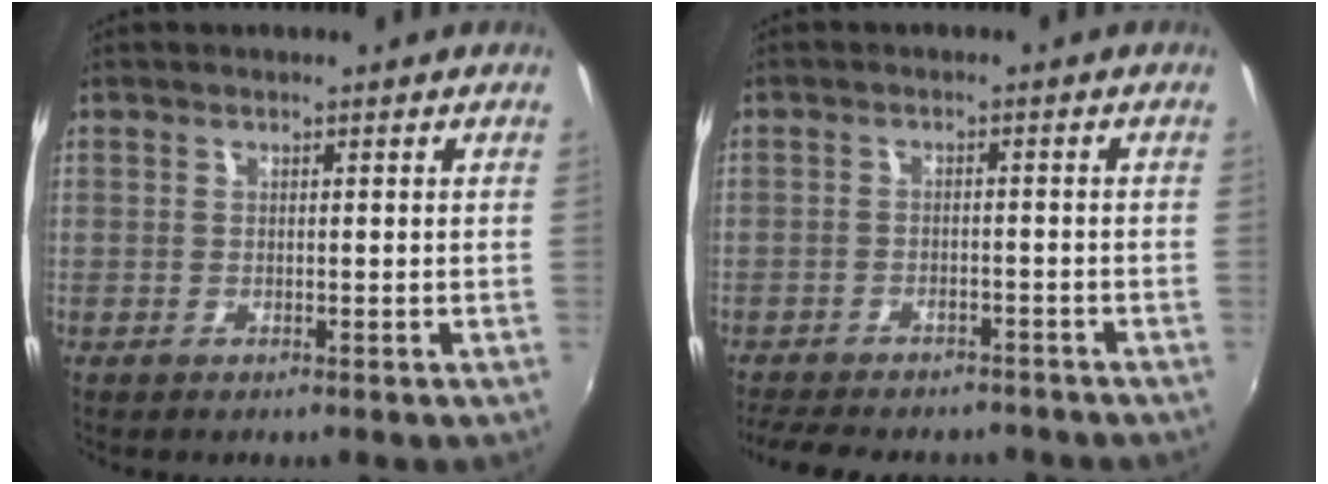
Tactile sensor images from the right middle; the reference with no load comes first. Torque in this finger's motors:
{"motor_torque": [1.08, -1.06, 0.11, 0.07]}